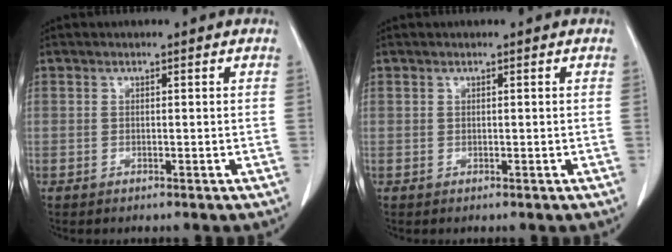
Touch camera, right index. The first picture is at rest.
{"total": 0.0}